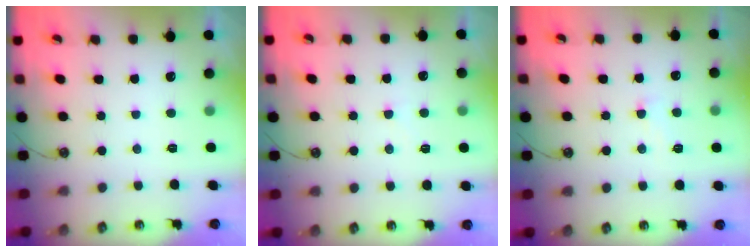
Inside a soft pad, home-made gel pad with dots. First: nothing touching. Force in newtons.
{"total": 2.9, "press": 2.8, "slide": 0.5}
{"total": 1.0, "press": 0.9, "slide": 0.5}